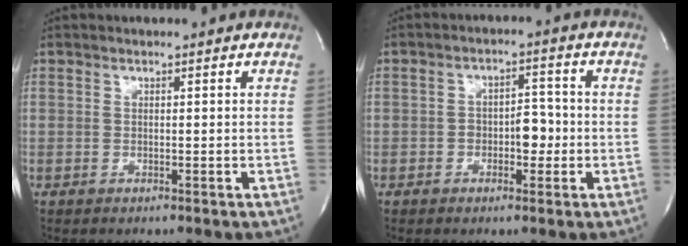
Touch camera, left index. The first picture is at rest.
{"total": 4.4, "force": [-1.2, 2.4, 3.6], "torque": [-0.048, 0.015, -0.018]}